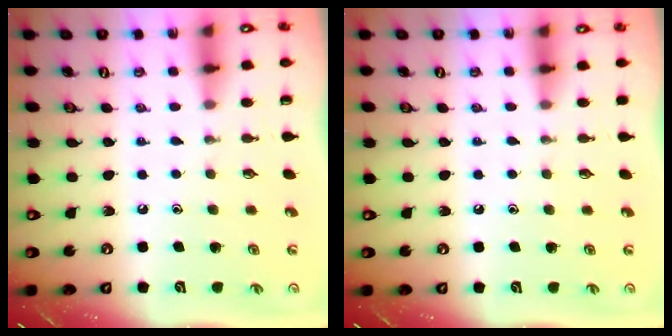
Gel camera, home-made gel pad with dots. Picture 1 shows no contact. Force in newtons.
{"total": 2.2, "press": 2.2, "slide": 0.3}